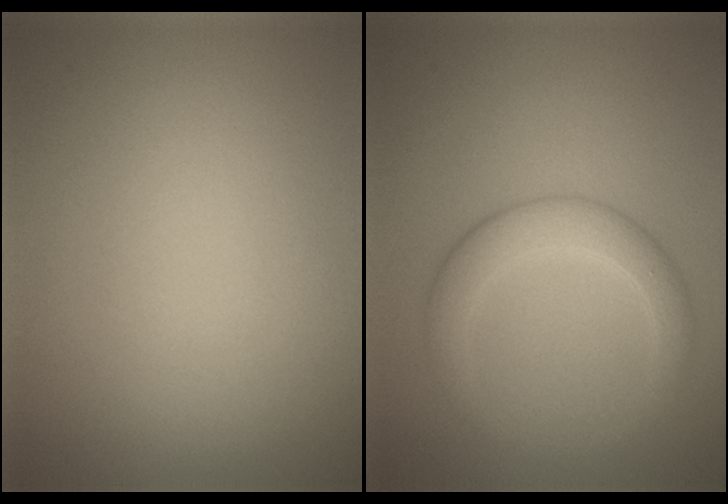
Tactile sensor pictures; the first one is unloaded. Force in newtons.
{"total": 3.3, "press": 3.3, "slide": 0.1}